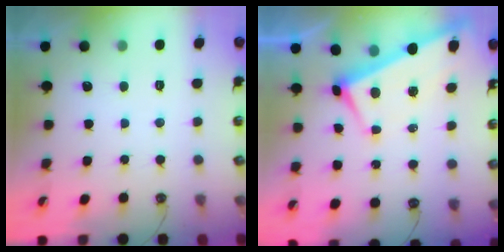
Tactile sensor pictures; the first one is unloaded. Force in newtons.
{"total": 2.9, "press": 2.8, "slide": 0.9}